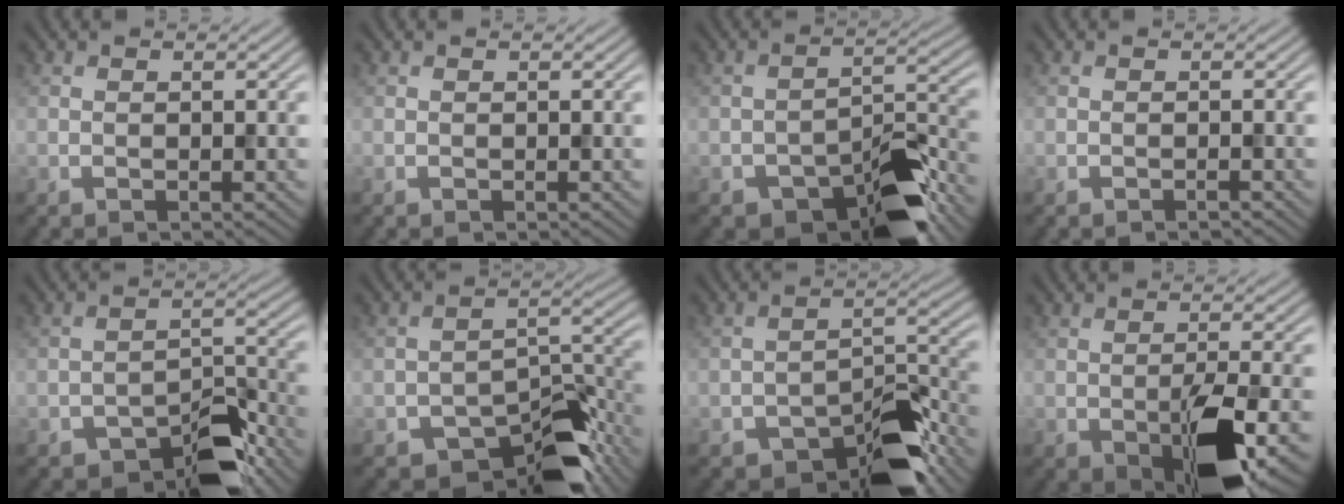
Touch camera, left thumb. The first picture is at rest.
{"total": 0.0}
{"total": 9.8, "force": [-6.2, 4.4, 6.2], "torque": [-0.077, 0.000, -0.109]}
{"total": 0.5, "force": [-0.4, 0.0, 0.3], "torque": [-0.001, 0.001, -0.006]}
{"total": 7.9, "force": [-5.7, 3.3, 4.3], "torque": [-0.053, 0.003, -0.102]}
{"total": 10.8, "force": [-7.8, 4.7, 5.7], "torque": [-0.063, -0.011, -0.134]}
{"total": 9.9, "force": [-6.8, 4.3, 5.7], "torque": [-0.065, -0.001, -0.122]}
{"total": 7.9, "force": [-2.9, 2.8, 6.8], "torque": [-0.110, -0.015, -0.039]}